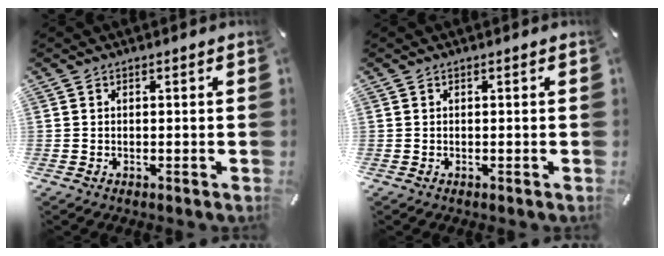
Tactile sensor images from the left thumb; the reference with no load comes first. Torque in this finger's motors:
{"motor_torque": [0.00, 0.00, -0.01, 0.02, 0.00]}